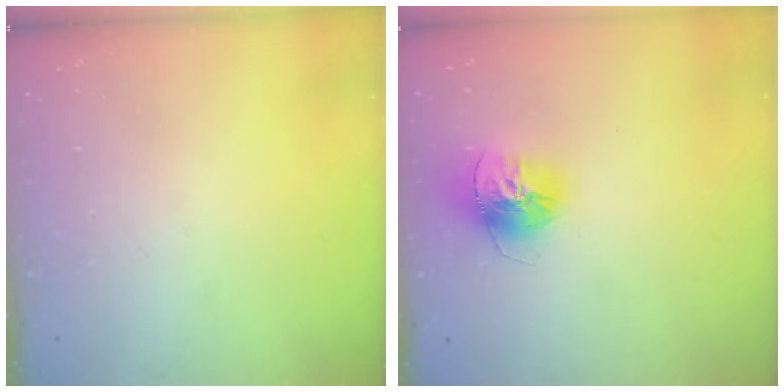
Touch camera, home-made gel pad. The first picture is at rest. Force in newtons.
{"total": 14.6, "press": 14.6, "slide": 1.5}